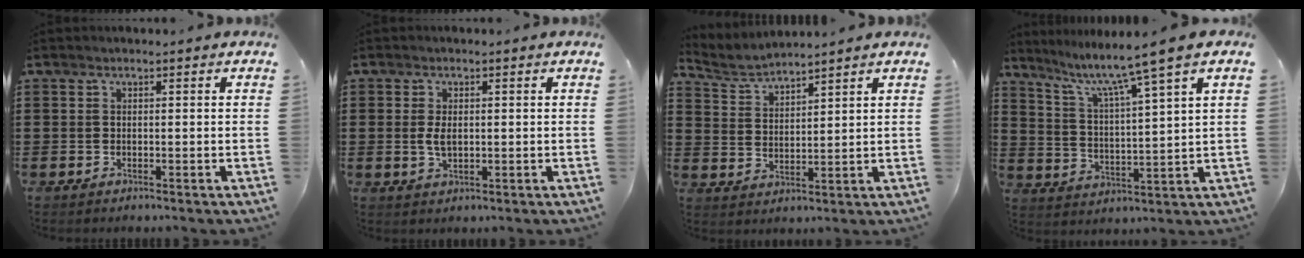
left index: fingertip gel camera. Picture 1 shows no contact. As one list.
[{"total": 2.8, "force": [0.2, 1.4, 2.4], "torque": [-0.056, 0.003, 0.000]}, {"total": 3.9, "force": [3.8, 0.3, 0.5], "torque": [-0.027, -0.016, 0.067]}, {"total": 7.3, "force": [5.6, -1.0, 4.5], "torque": [-0.110, -0.042, 0.086]}]